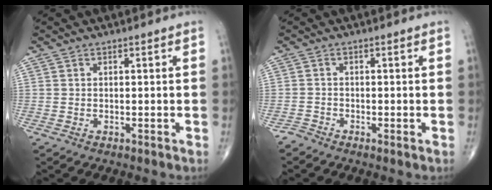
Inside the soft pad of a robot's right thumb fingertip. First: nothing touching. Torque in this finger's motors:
{"motor_torque": [0.54, 0.16, -0.12, -0.31, 0.01]}